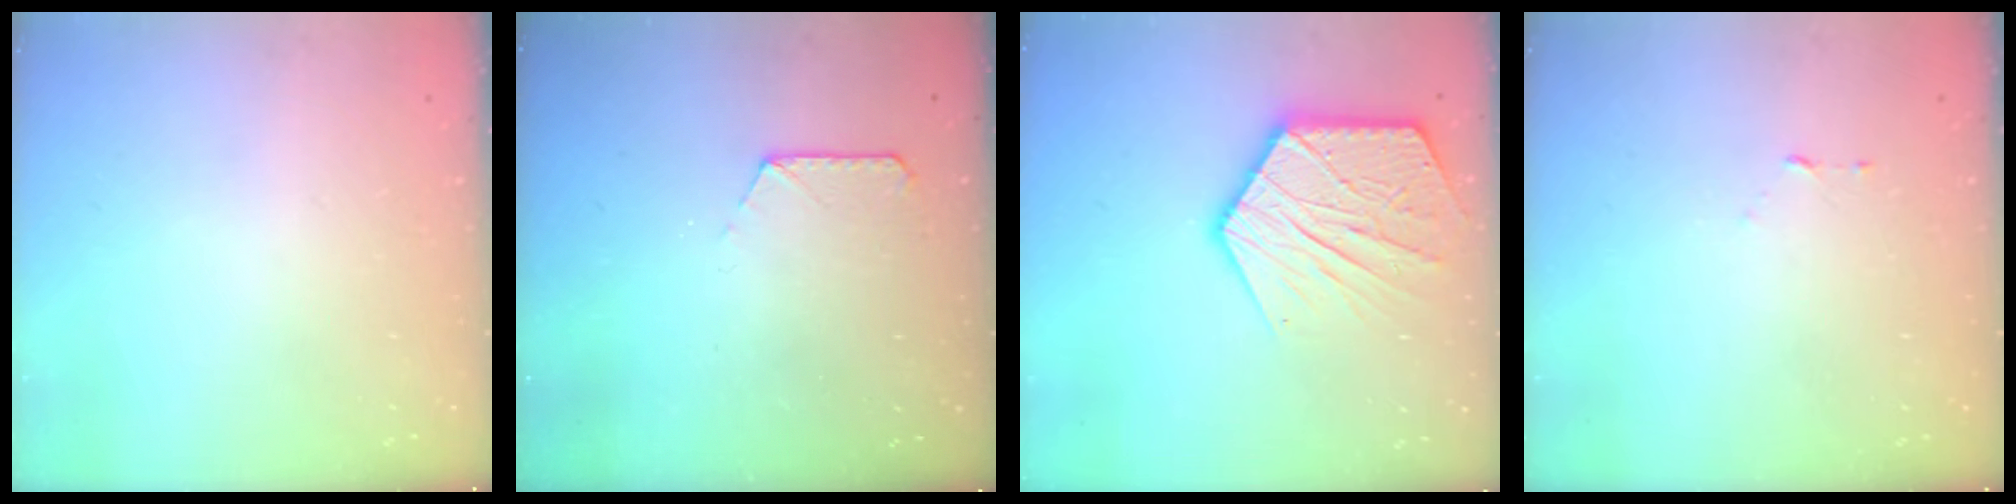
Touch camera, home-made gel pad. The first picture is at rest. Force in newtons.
{"total": 6.6, "press": 6.5, "slide": 0.7}
{"total": 19.6, "press": 19.5, "slide": 1.5}
{"total": 3.2, "press": 3.2, "slide": 0.3}